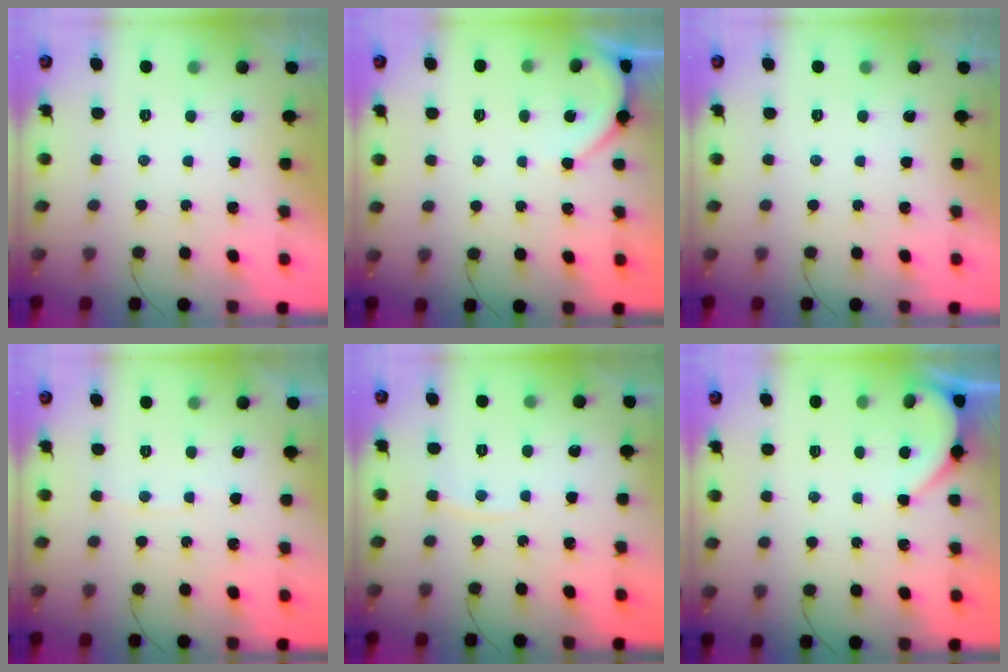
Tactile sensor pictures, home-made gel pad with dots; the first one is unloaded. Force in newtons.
{"total": 2.8, "press": 2.8, "slide": 0.4}
{"total": 0.0}
{"total": 2.2, "press": 2.2, "slide": 0.3}
{"total": 3.2, "press": 3.2, "slide": 0.4}
{"total": 2.7, "press": 2.7, "slide": 0.1}